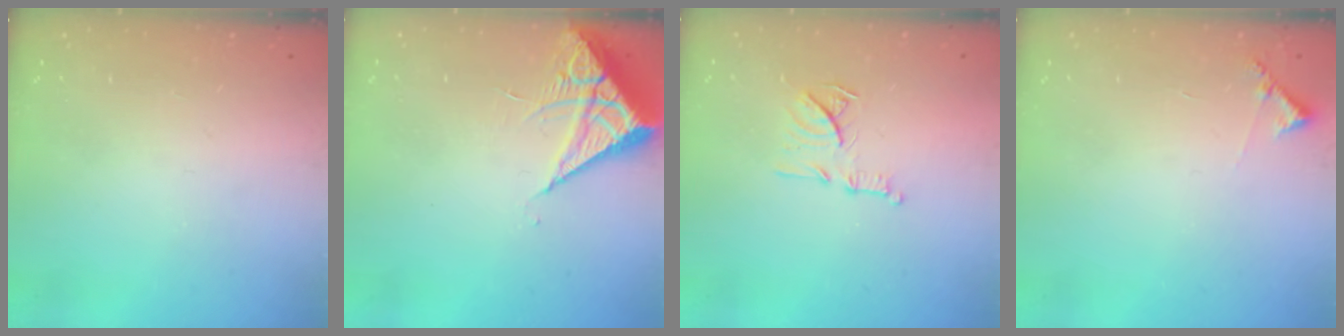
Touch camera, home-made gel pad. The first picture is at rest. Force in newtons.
{"total": 6.2, "press": 6.2, "slide": 0.4}
{"total": 11.8, "press": 11.8, "slide": 0.7}
{"total": 6.4, "press": 6.4, "slide": 0.5}